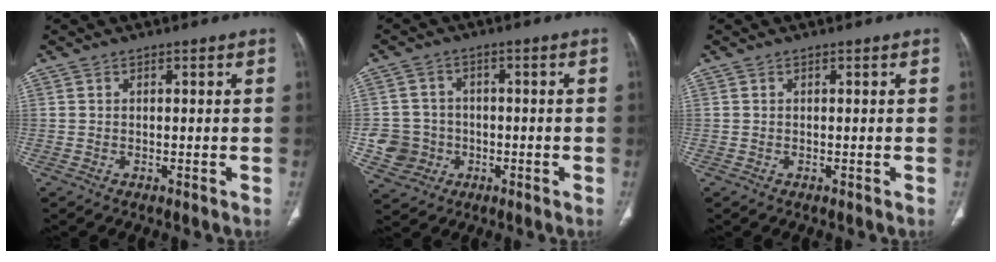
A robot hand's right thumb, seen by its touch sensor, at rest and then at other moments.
{"total": 7.2, "force": [-1.7, 6.9, 1.4], "torque": [-0.006, 0.016, -0.027]}
{"total": 0.0}